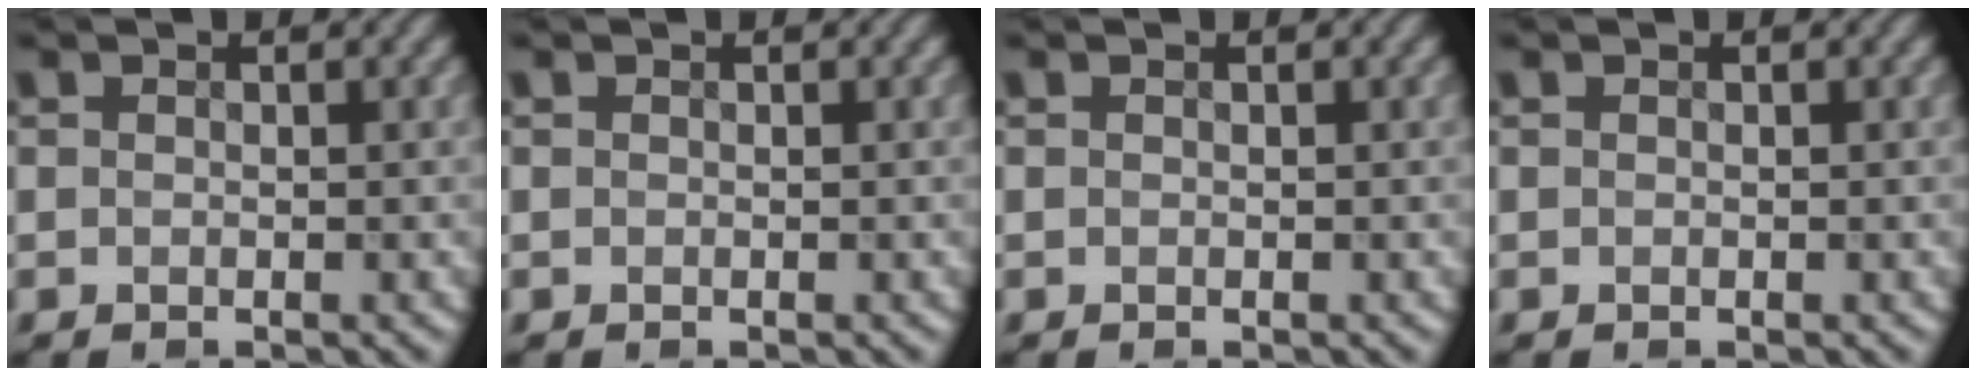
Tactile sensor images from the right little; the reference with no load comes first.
{"total": 0.0}
{"total": 0.0}
{"total": 0.0}